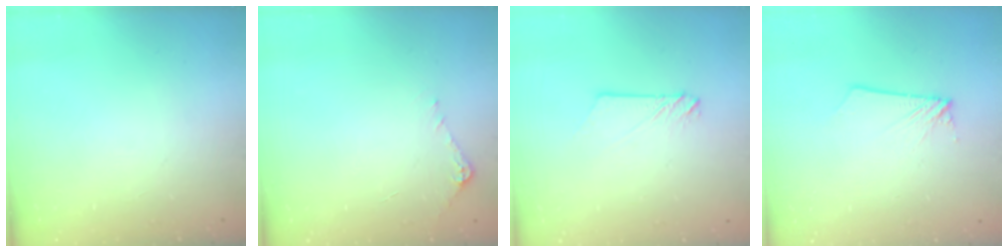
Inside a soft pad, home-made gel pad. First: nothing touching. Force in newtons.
{"total": 5.1, "press": 5.0, "slide": 0.7}
{"total": 2.3, "press": 2.3, "slide": 0.3}
{"total": 1.9, "press": 1.9, "slide": 0.1}